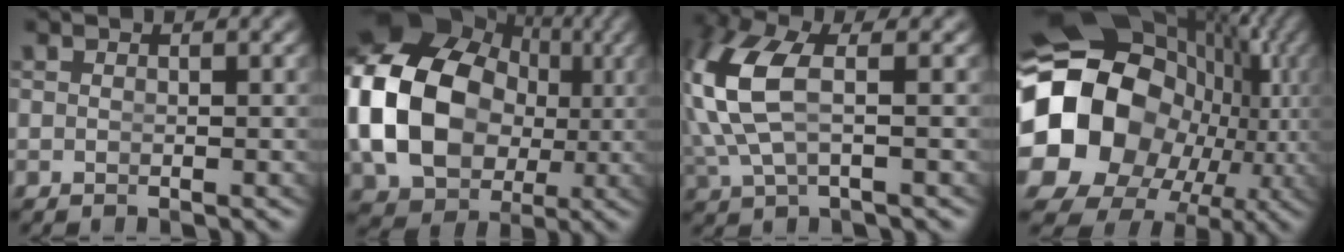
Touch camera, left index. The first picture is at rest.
{"total": 15.7, "force": [1.6, 12.2, 9.8], "torque": [-0.204, -0.030, 0.039]}
{"total": 6.6, "force": [0.7, 3.8, 5.4], "torque": [-0.150, -0.020, 0.028]}
{"total": 26.4, "force": [0.2, 20.6, 16.5], "torque": [-0.295, -0.048, 0.005]}